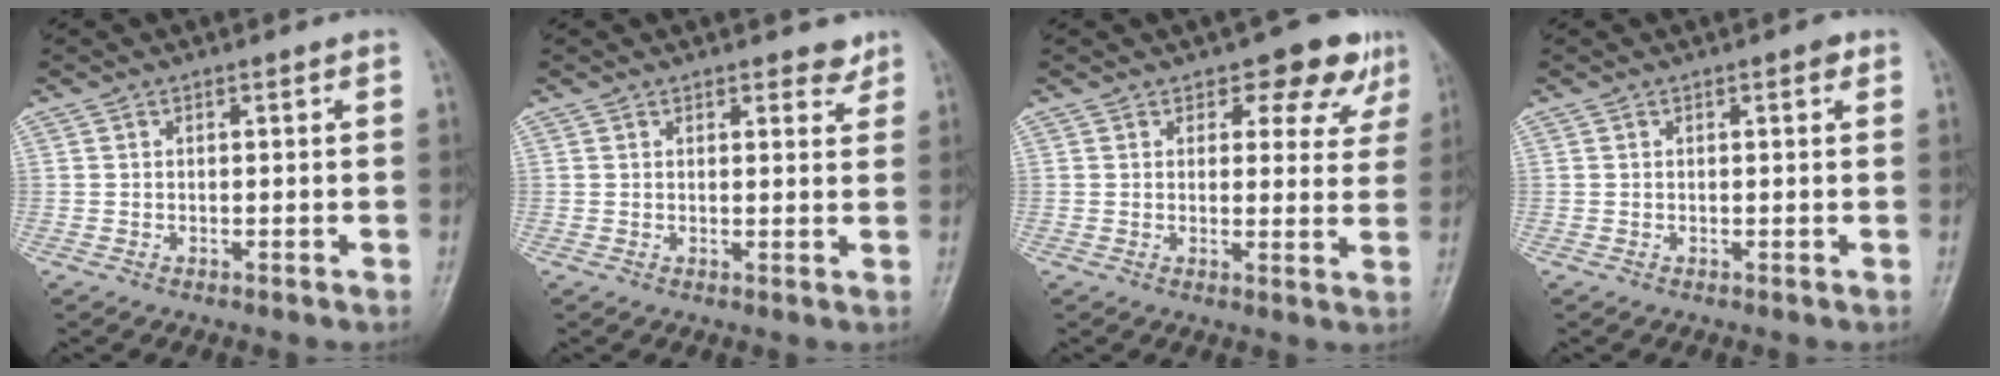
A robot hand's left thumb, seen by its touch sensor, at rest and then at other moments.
{"total": 2.7, "force": [2.1, 1.2, 1.1], "torque": [0.005, -0.013, 0.025]}
{"total": 8.5, "force": [5.4, 4.6, 4.8], "torque": [-0.015, -0.026, 0.057]}
{"total": 1.1, "force": [0.6, 0.4, 0.9], "torque": [-0.011, 0.001, 0.005]}